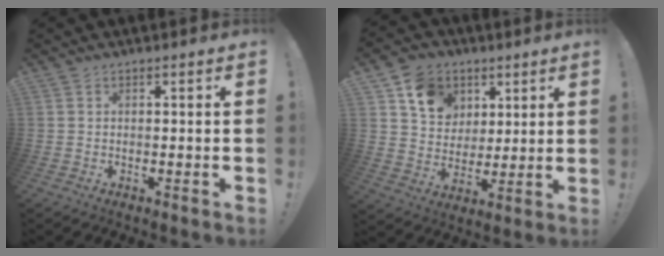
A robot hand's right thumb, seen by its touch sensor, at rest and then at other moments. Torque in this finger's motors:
{"motor_torque": [0.19, 0.31, 0.09, 0.11, 0.07]}